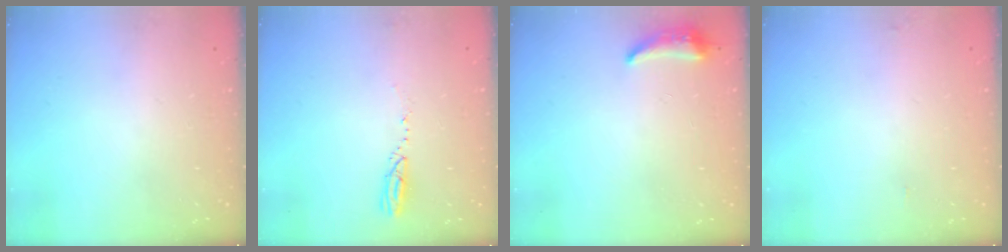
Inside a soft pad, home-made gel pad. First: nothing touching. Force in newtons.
{"total": 3.6, "press": 3.1, "slide": 1.7}
{"total": 6.4, "press": 6.4, "slide": 0.8}
{"total": 4.1, "press": 3.8, "slide": 1.7}